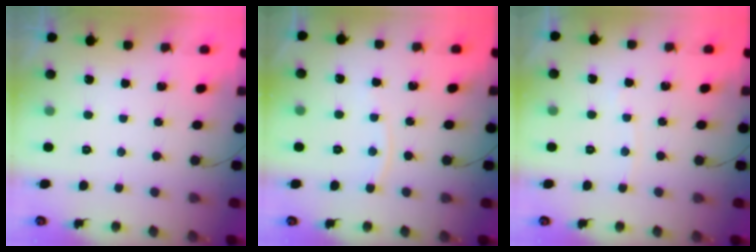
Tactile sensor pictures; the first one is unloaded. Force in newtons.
{"total": 4.4, "press": 4.3, "slide": 0.7}
{"total": 2.1, "press": 2.0, "slide": 0.3}